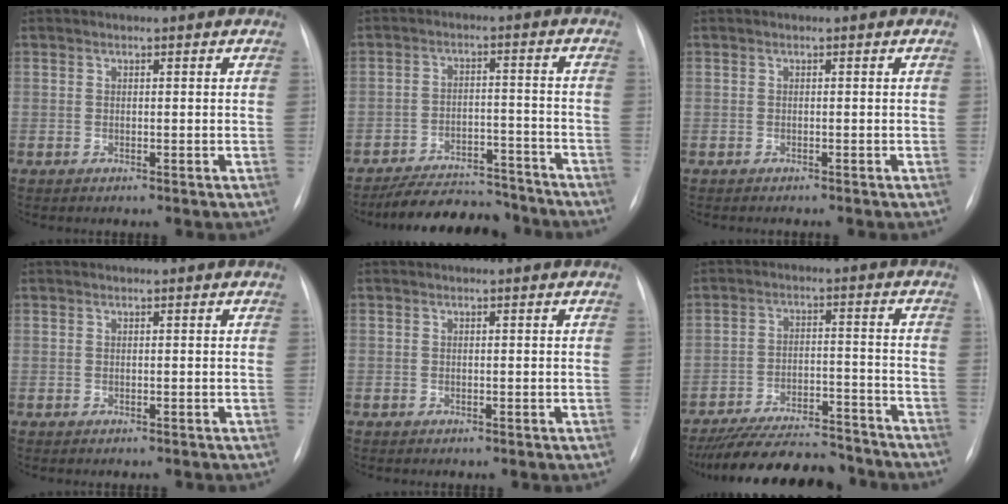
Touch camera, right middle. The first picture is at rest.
{"total": 11.9, "force": [-11.0, 3.5, 3.0], "torque": [-0.032, 0.015, -0.160]}
{"total": 2.1, "force": [-1.9, 0.3, 0.9], "torque": [-0.011, -0.004, -0.021]}
{"total": 1.4, "force": [-1.2, 0.4, 0.5], "torque": [-0.008, -0.002, -0.014]}
{"total": 0.5, "force": [-0.3, 0.4, 0.0], "torque": [-0.004, 0.002, -0.005]}
{"total": 18.0, "force": [-16.3, 3.9, 6.5], "torque": [-0.122, 0.005, -0.240]}